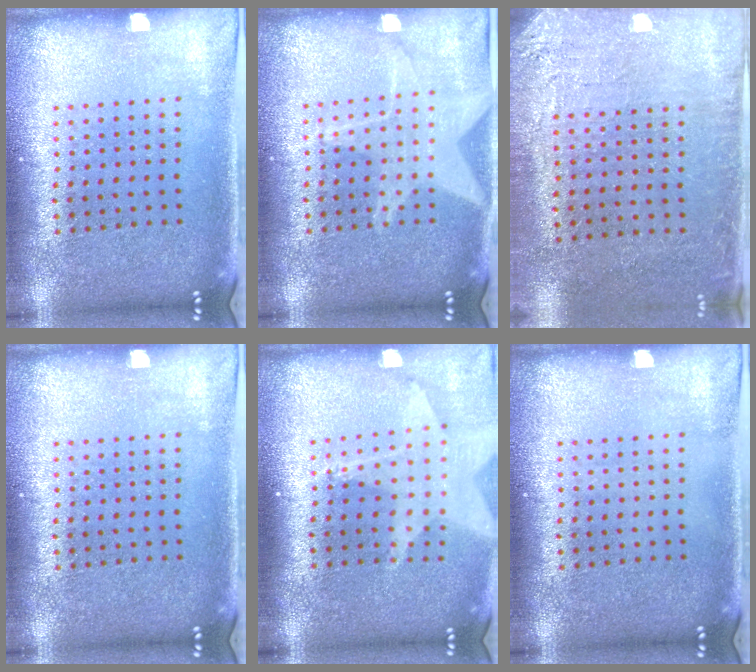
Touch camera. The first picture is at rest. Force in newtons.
{"total": 2.5, "press": 2.5, "slide": 0.3}
{"total": 2.8, "press": 2.5, "slide": 1.1}
{"total": 0.0}
{"total": 2.0, "press": 1.5, "slide": 1.2}
{"total": 0.0}